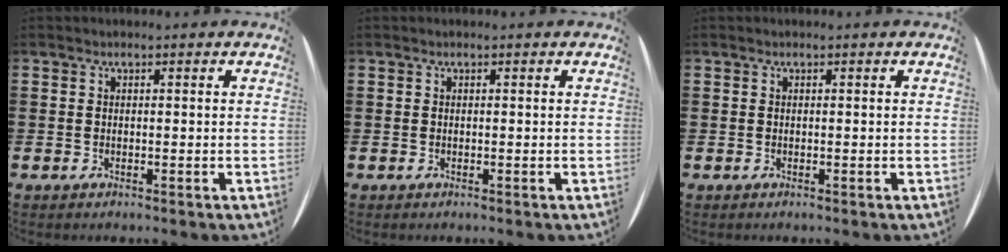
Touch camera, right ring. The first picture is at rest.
{"total": 0.0}
{"total": 0.0}